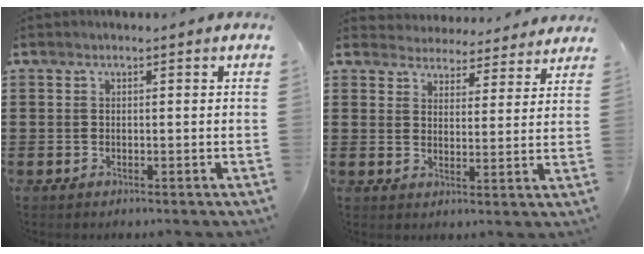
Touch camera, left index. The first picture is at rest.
{"total": 4.3, "force": [4.2, 0.6, -0.2], "torque": [-0.018, -0.024, 0.074]}